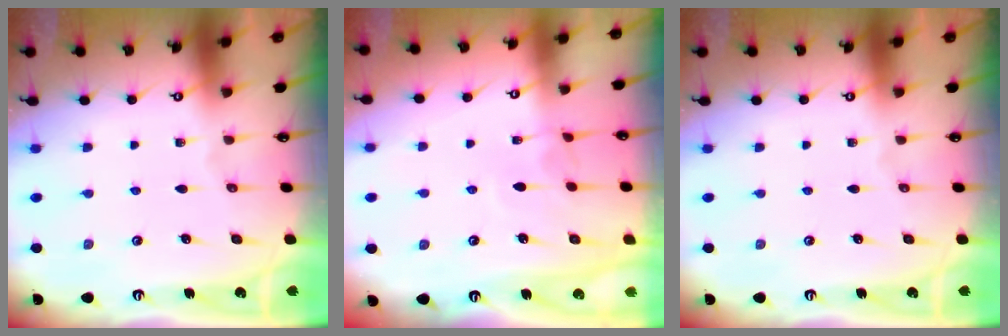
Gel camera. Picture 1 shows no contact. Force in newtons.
{"total": 2.2, "press": 2.2, "slide": 0.4}
{"total": 0.0}